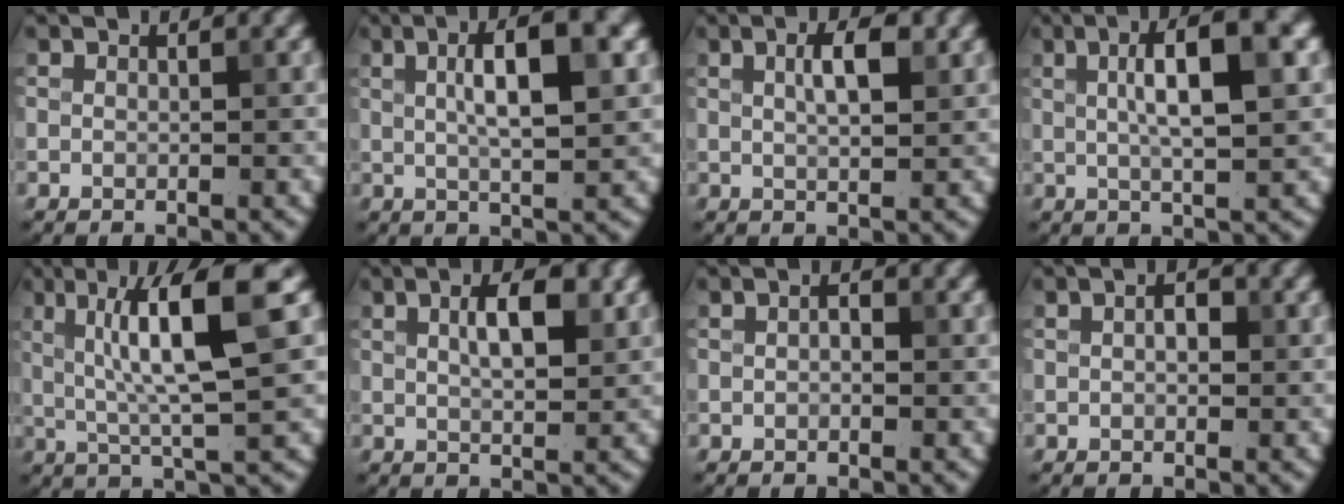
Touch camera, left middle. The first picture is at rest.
{"total": 6.5, "force": [1.7, 1.6, 6.1], "torque": [-0.092, 0.013, 0.024]}
{"total": 3.1, "force": [1.0, 1.0, 2.7], "torque": [-0.047, 0.006, 0.017]}
{"total": 7.1, "force": [1.8, 1.7, 6.7], "torque": [-0.100, 0.015, 0.025]}
{"total": 8.1, "force": [1.8, 1.1, 7.8], "torque": [-0.127, 0.010, 0.031]}
{"total": 3.9, "force": [1.3, 1.4, 3.4], "torque": [-0.062, 0.007, 0.022]}
{"total": 0.8, "force": [0.0, 0.5, 0.7], "torque": [-0.011, 0.001, -0.001]}
{"total": 1.4, "force": [0.2, 0.8, 1.2], "torque": [-0.013, -0.001, 0.002]}